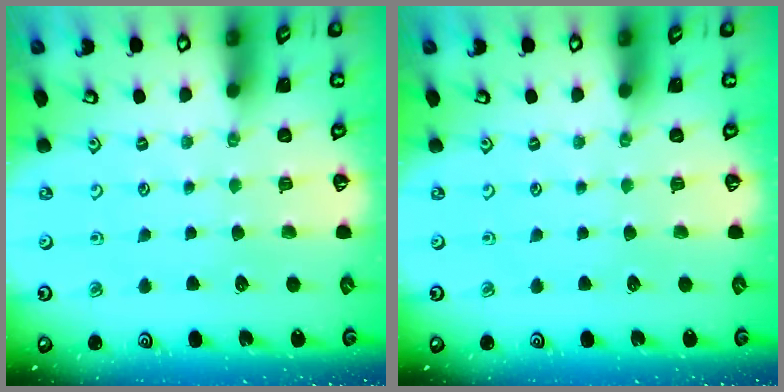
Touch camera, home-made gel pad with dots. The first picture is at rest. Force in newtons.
{"total": 0.0}